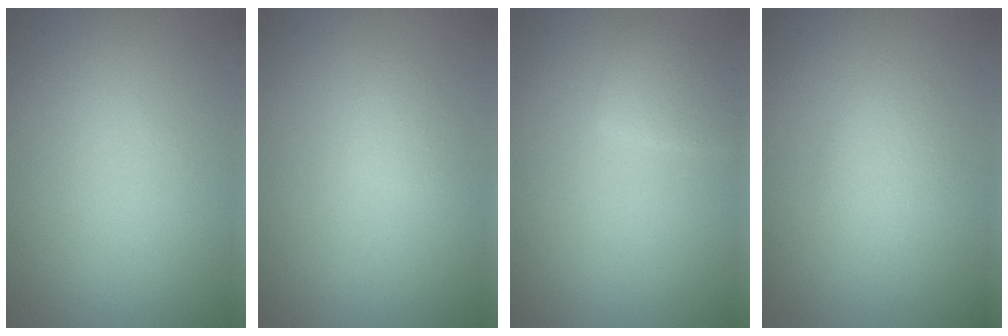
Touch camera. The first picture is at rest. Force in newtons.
{"total": 1.1, "press": 1.1, "slide": 0.0}
{"total": 1.8, "press": 1.8, "slide": 0.0}
{"total": 1.6, "press": 1.6, "slide": 0.1}